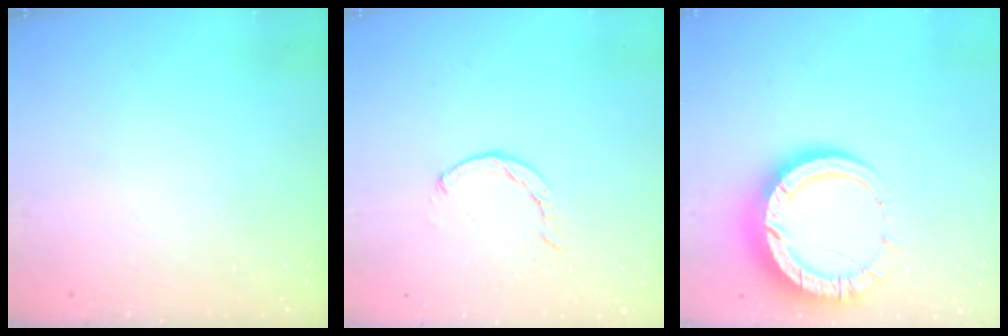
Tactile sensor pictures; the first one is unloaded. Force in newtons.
{"total": 2.0, "press": 2.0, "slide": 0.4}
{"total": 13.7, "press": 13.6, "slide": 1.4}